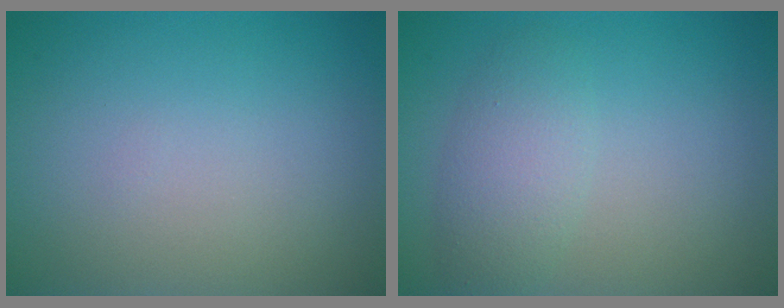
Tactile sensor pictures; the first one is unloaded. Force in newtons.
{"total": 2.9, "press": 2.9, "slide": 0.0}